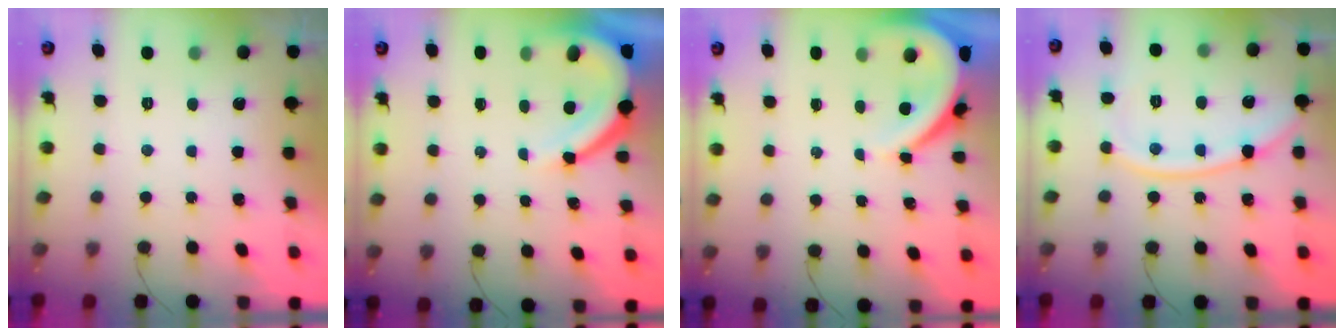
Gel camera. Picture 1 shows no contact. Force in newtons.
{"total": 9.5, "press": 9.4, "slide": 1.1}
{"total": 7.1, "press": 7.1, "slide": 1.0}
{"total": 12.3, "press": 12.1, "slide": 1.6}